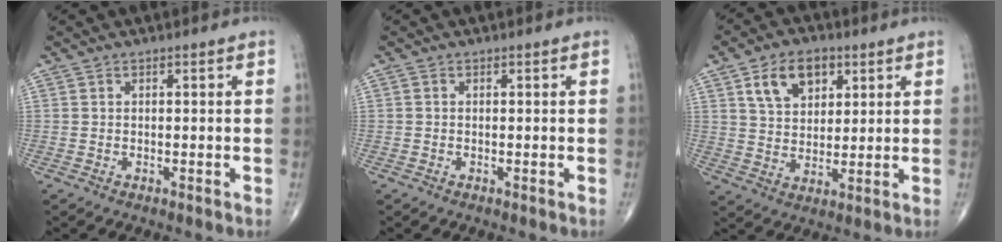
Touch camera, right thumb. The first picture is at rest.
{"total": 0.0}
{"total": 9.9, "force": [4.5, 6.5, 6.0], "torque": [-0.076, -0.013, 0.080]}